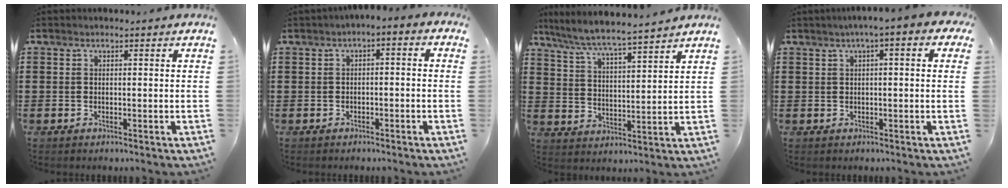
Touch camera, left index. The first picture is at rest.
{"total": 2.2, "force": [-2.0, 0.5, 0.7], "torque": [-0.024, 0.002, -0.048]}
{"total": 5.6, "force": [5.3, -0.2, 1.9], "torque": [-0.062, -0.034, 0.086]}
{"total": 2.8, "force": [0.5, 0.2, 2.8], "torque": [-0.050, 0.002, 0.007]}